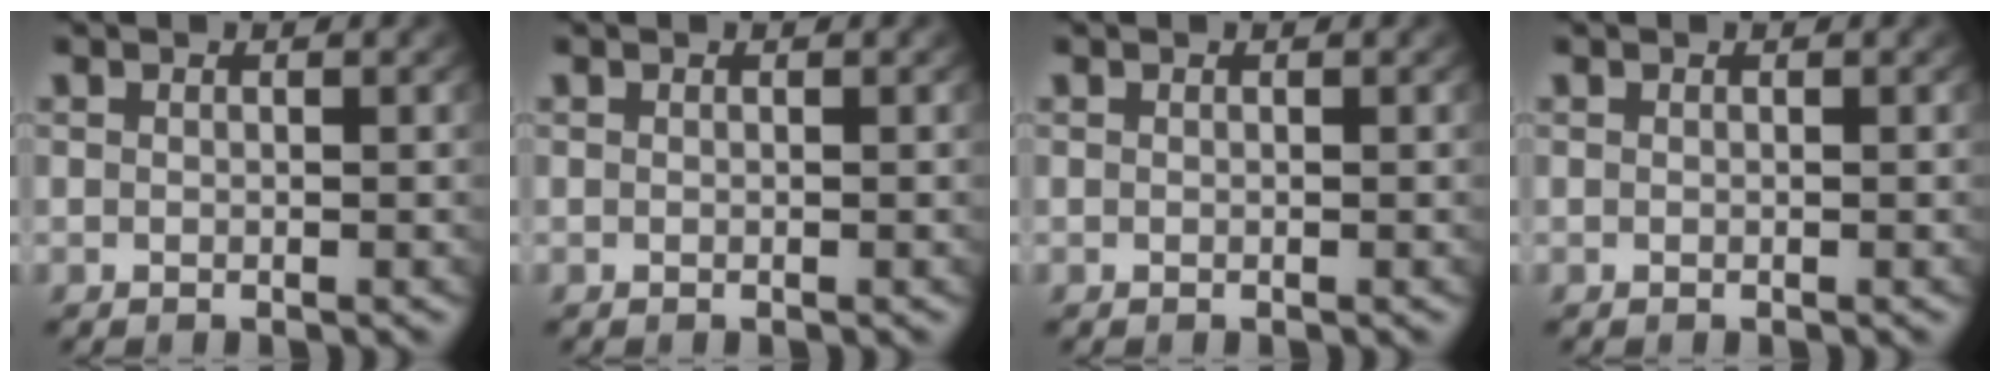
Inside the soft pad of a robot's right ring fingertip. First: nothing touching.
{"total": 0.0}
{"total": 0.0}
{"total": 0.0}